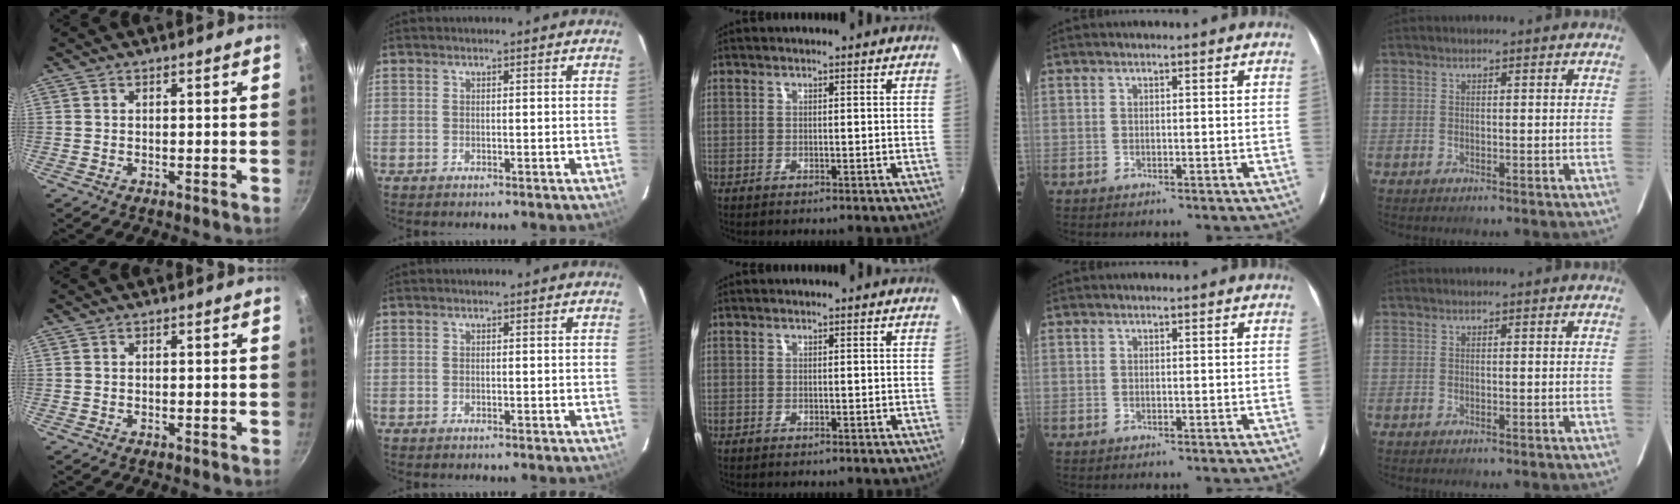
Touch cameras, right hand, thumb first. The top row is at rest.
{}